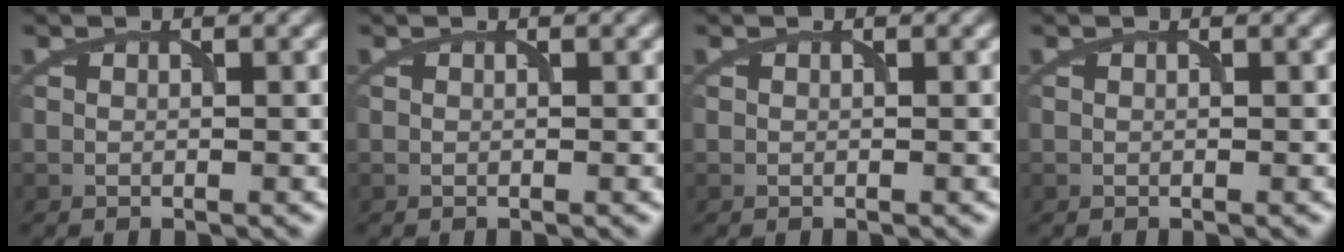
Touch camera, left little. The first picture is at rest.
{"total": 0.0}
{"total": 0.0}
{"total": 0.0}